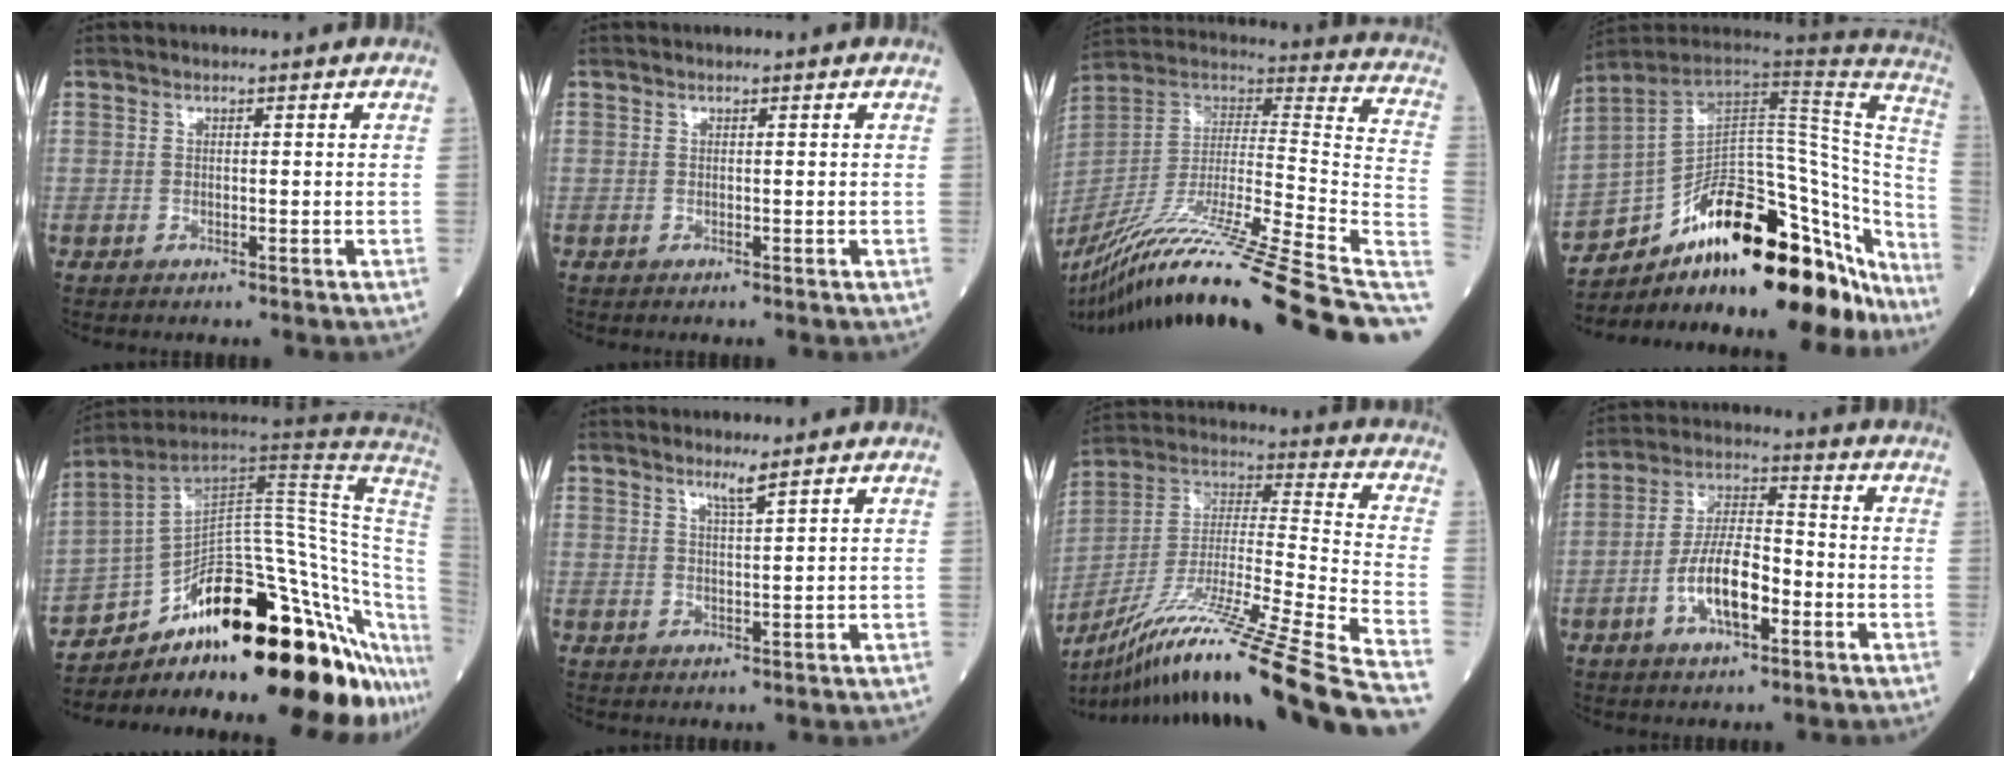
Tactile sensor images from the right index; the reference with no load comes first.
{"total": 0.0}
{"total": 35.2, "force": [-27.0, -0.7, 22.6], "torque": [-0.290, -0.049, -0.426]}
{"total": 31.5, "force": [-22.6, 11.4, 18.8], "torque": [-0.193, 0.027, -0.314]}
{"total": 29.1, "force": [-16.6, 5.7, 23.2], "torque": [-0.220, 0.041, -0.238]}
{"total": 2.1, "force": [1.6, -0.6, 1.2], "torque": [-0.023, -0.008, 0.032]}
{"total": 30.9, "force": [-23.5, -1.4, 20.0], "torque": [-0.277, -0.042, -0.397]}
{"total": 9.8, "force": [-3.5, 3.5, 8.5], "torque": [-0.171, 0.012, -0.065]}